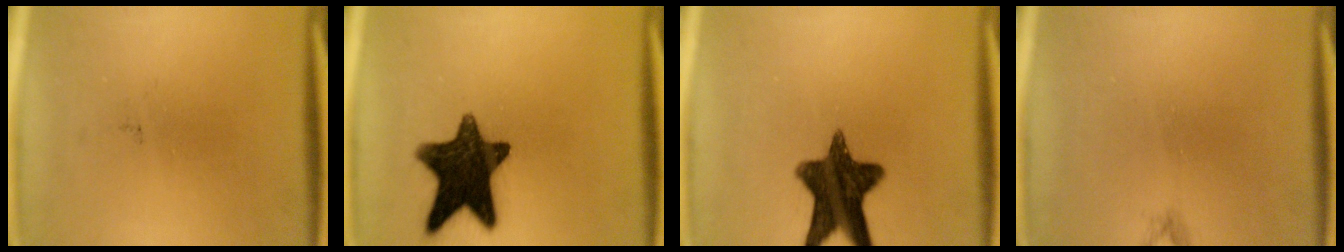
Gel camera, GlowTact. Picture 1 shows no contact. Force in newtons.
{"total": 14.2}
{"total": 13.0}
{"total": 0.6}